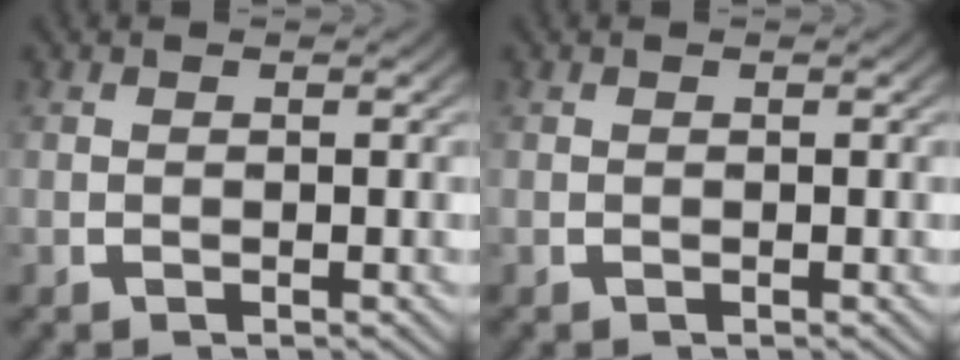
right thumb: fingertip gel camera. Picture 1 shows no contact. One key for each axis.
{"total": 0.0}